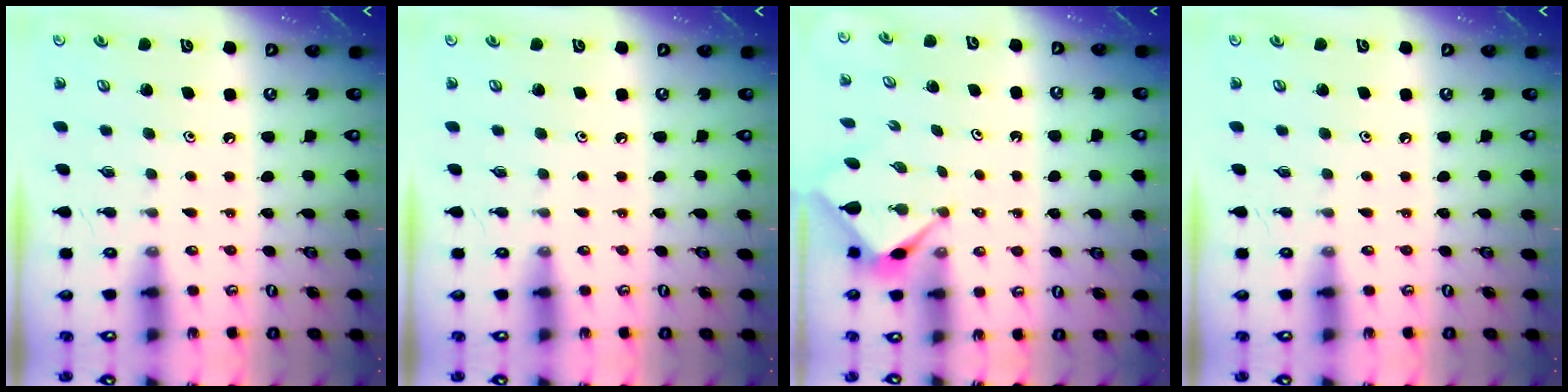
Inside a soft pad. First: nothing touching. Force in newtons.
{"total": 0.0}
{"total": 3.0, "press": 3.0, "slide": 0.2}
{"total": 0.0}